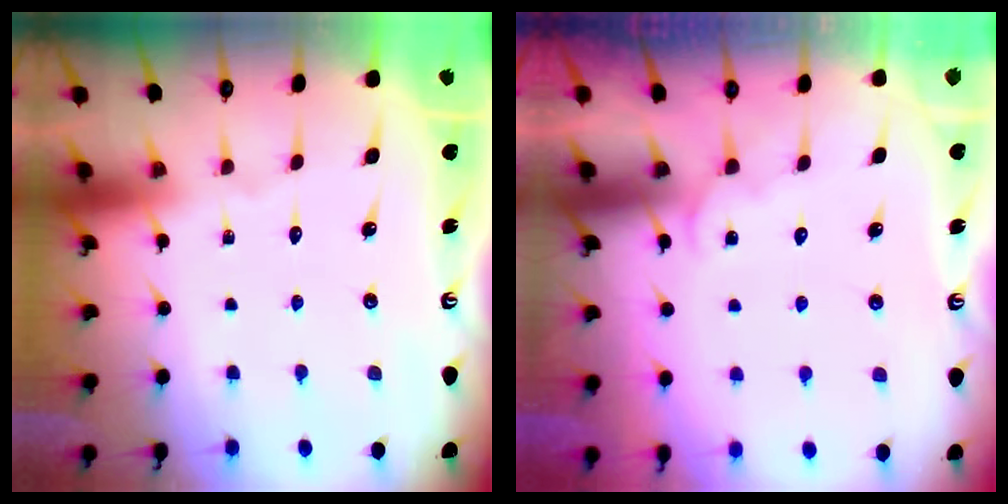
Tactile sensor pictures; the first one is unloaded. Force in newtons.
{"total": 3.2, "press": 3.1, "slide": 0.4}